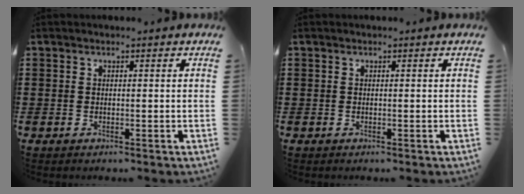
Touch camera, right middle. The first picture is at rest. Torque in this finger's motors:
{"motor_torque": [0.14, -0.22, -0.01, 0.01]}